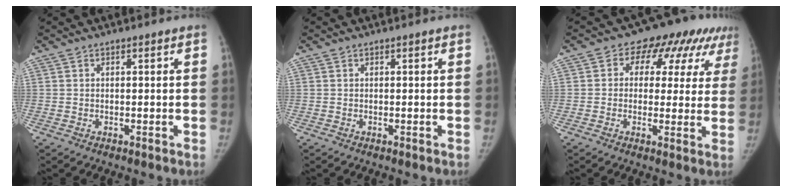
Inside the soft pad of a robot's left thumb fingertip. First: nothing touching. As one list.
[{"total": 0.0}, {"total": 14.4, "force": [6.0, 9.5, 9.0], "torque": [-0.063, 0.019, 0.069]}]